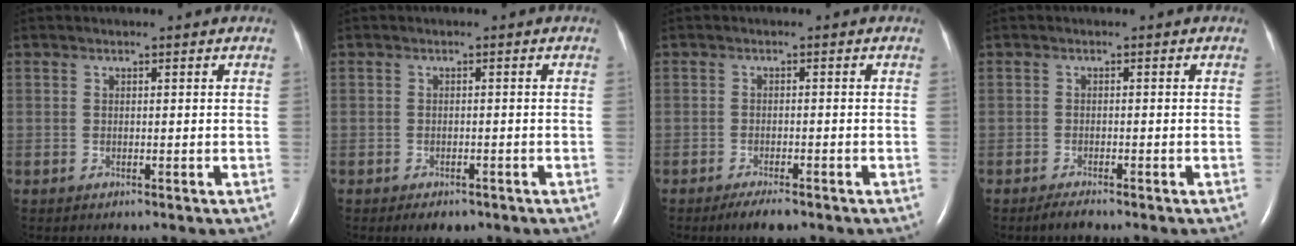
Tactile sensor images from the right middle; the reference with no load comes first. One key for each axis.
{"total": 2.9, "fx": -2.1, "fy": 1.4, "fz": 1.5, "tx": -0.014, "ty": -0.002, "tz": -0.021}
{"total": 3.2, "fx": -2.4, "fy": 0.7, "fz": 2.0, "tx": -0.036, "ty": -0.004, "tz": -0.038}
{"total": 1.7, "fx": -1.4, "fy": 0.2, "fz": 0.9, "tx": -0.026, "ty": -0.005, "tz": -0.025}